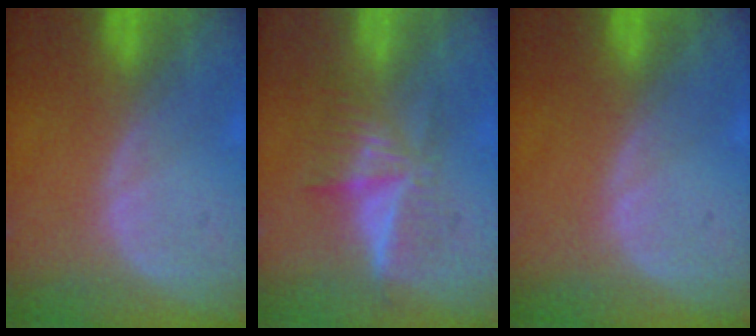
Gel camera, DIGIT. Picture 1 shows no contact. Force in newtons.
{"total": 6.5, "press": 5.5, "slide": 3.4}
{"total": 0.0}